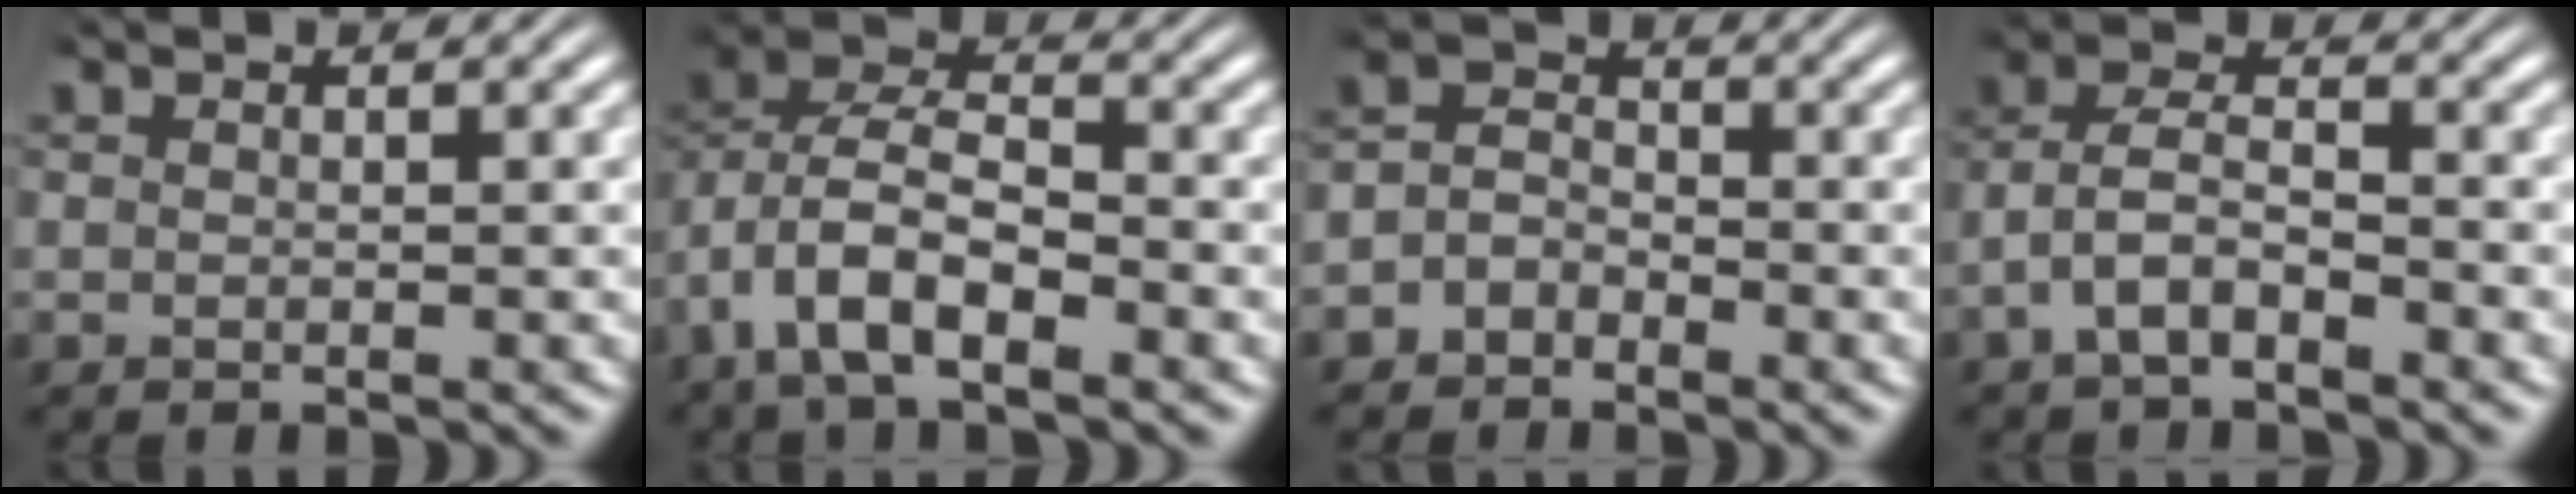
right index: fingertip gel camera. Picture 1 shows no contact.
{"total": 6.8, "force": [0.1, 5.0, 4.6], "torque": [-0.106, -0.003, -0.010]}
{"total": 3.8, "force": [-1.9, 3.1, 1.1], "torque": [-0.020, -0.004, -0.040]}
{"total": 3.9, "force": [-1.1, 2.8, 2.5], "torque": [-0.065, -0.015, -0.016]}